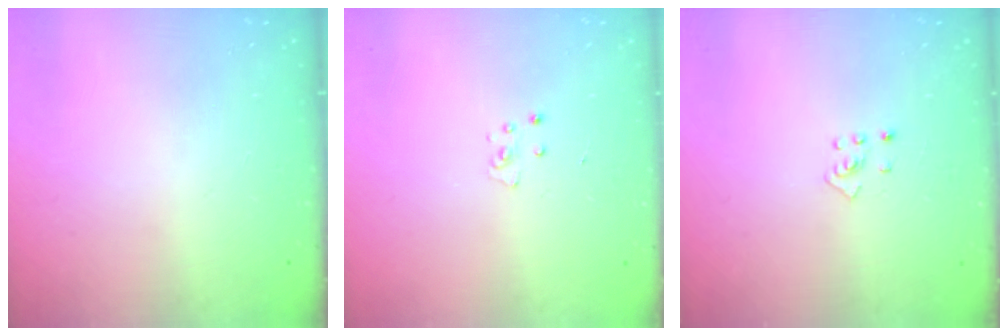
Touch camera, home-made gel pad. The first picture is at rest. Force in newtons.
{"total": 2.7, "press": 2.7, "slide": 0.3}
{"total": 2.5, "press": 2.4, "slide": 0.8}